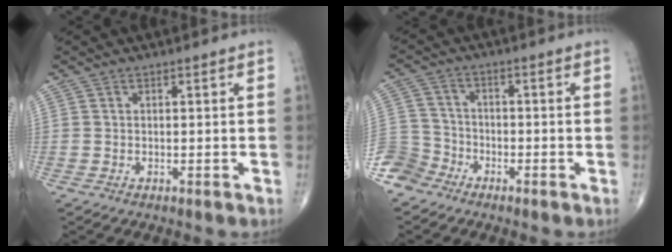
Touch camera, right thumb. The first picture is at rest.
{"total": 6.3, "force": [-4.7, 4.2, 0.5], "torque": [0.007, 0.025, -0.106]}